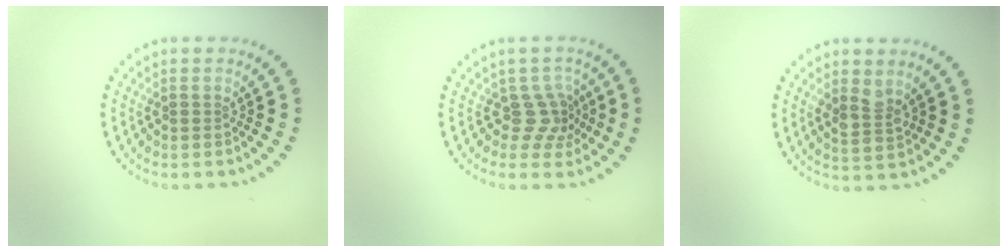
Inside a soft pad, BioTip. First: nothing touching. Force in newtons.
{"total": 2.7, "press": 2.1, "slide": 1.7}
{"total": 2.4, "press": 2.2, "slide": 0.8}